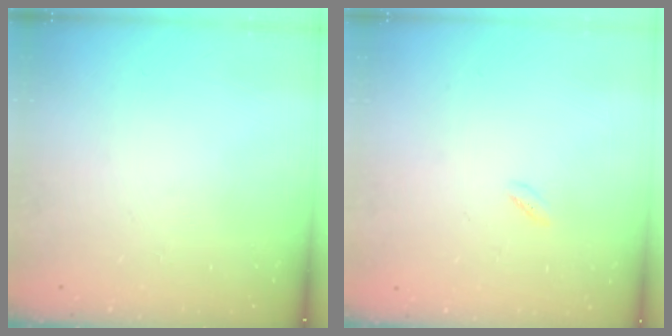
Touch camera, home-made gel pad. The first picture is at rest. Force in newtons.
{"total": 0.9, "press": 0.8, "slide": 0.5}